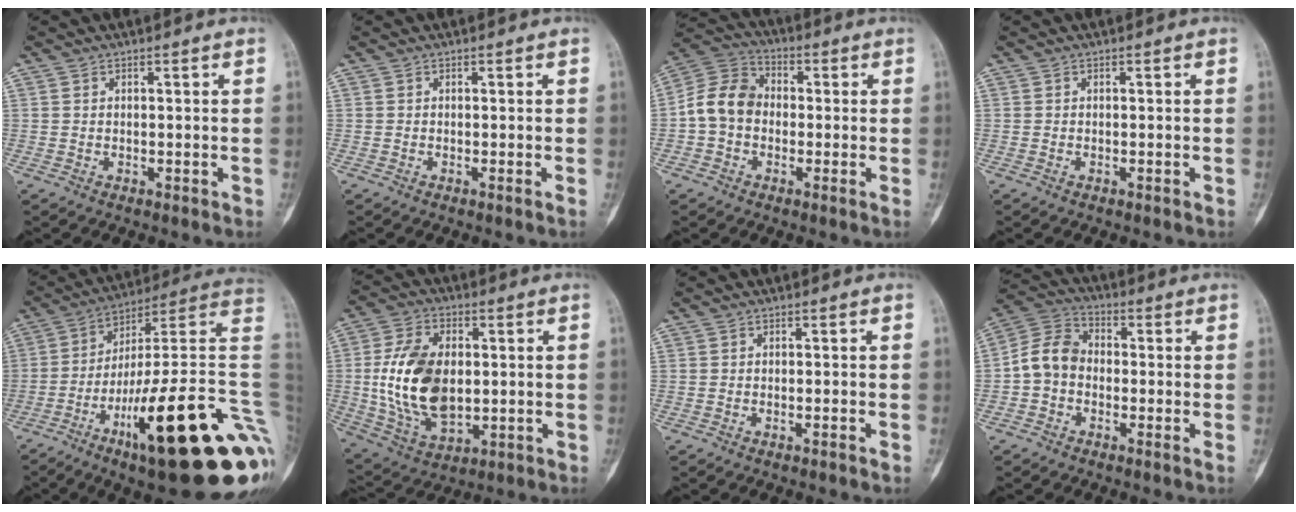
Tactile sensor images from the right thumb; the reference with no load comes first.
{"total": 0.0}
{"total": 10.0, "force": [-1.1, 7.9, 6.1], "torque": [-0.102, 0.032, -0.039]}
{"total": 0.0}
{"total": 33.7, "force": [-10.4, 7.1, 31.3], "torque": [-0.341, 0.060, -0.164]}
{"total": 17.5, "force": [0.1, 10.9, 13.7], "torque": [-0.243, -0.003, 0.014]}
{"total": 0.7, "force": [-0.4, 0.2, 0.5], "torque": [-0.010, 0.006, -0.006]}
{"total": 8.4, "force": [-1.5, 6.5, 5.1], "torque": [-0.084, 0.030, -0.046]}